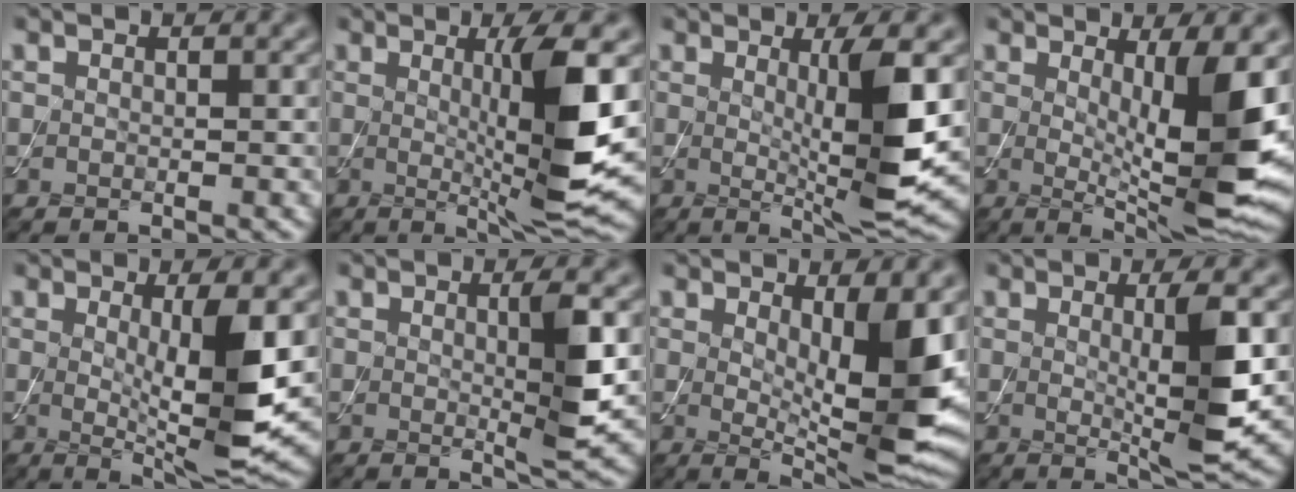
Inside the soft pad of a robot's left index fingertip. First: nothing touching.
{"total": 8.2, "force": [0.7, 1.2, 8.1], "torque": [-0.122, -0.013, 0.019]}
{"total": 7.0, "force": [0.8, 1.1, 6.8], "torque": [-0.107, -0.015, 0.020]}
{"total": 9.3, "force": [1.0, 2.0, 9.0], "torque": [-0.137, -0.025, 0.025]}
{"total": 7.1, "force": [0.6, 1.3, 7.0], "torque": [-0.109, -0.021, 0.019]}
{"total": 3.7, "force": [0.3, 0.4, 3.7], "torque": [-0.060, -0.008, 0.007]}
{"total": 8.5, "force": [1.0, 2.3, 8.1], "torque": [-0.121, -0.023, 0.023]}
{"total": 5.5, "force": [0.5, 0.8, 5.4], "torque": [-0.088, -0.010, 0.013]}